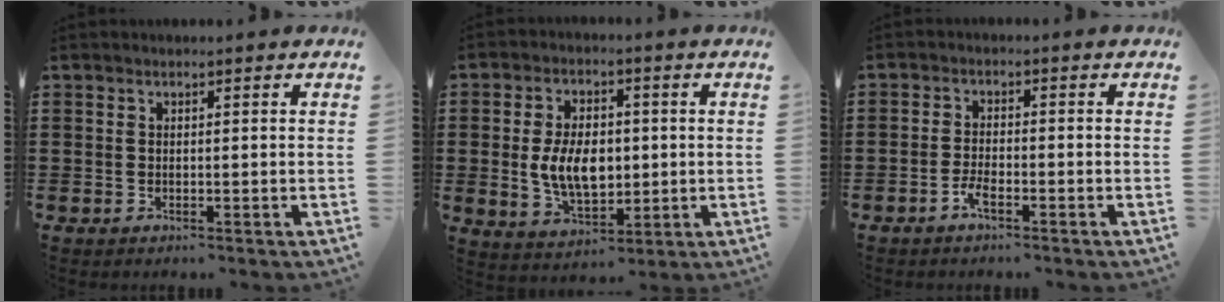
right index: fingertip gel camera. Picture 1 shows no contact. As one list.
[{"total": 8.2, "force": [-0.1, 5.1, 6.5], "torque": [-0.128, 0.001, -0.008]}, {"total": 2.7, "force": [-1.8, 0.6, 2.0], "torque": [-0.042, 0.001, -0.035]}]